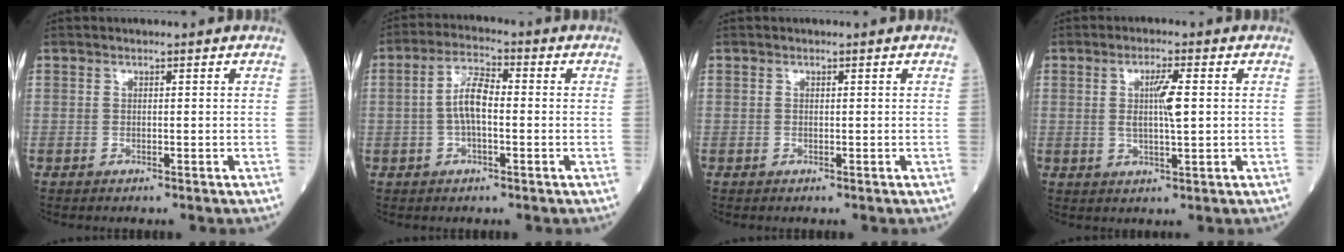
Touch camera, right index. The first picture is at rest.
{"total": 5.8, "force": [-0.4, 2.0, 5.4], "torque": [-0.112, 0.016, -0.012]}
{"total": 0.0}
{"total": 4.8, "force": [0.7, 0.4, 4.8], "torque": [-0.086, -0.001, 0.012]}